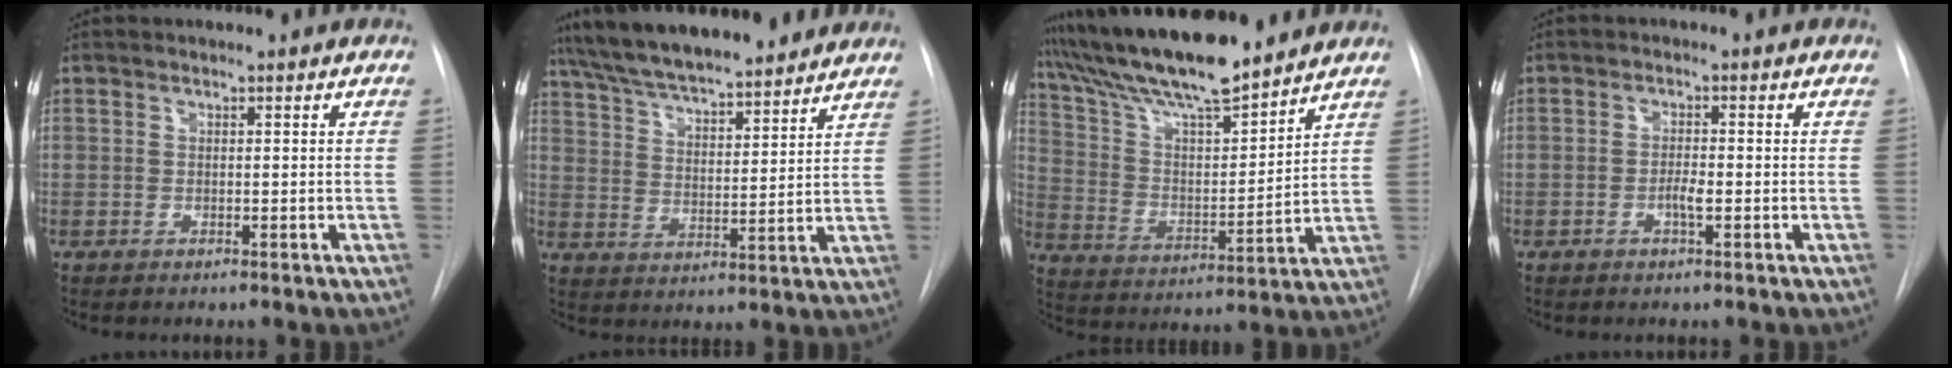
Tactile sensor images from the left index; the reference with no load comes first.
{"total": 18.2, "force": [16.0, 3.0, 8.1], "torque": [-0.138, 0.032, 0.249]}
{"total": 16.8, "force": [14.7, 1.5, 7.9], "torque": [-0.145, 0.004, 0.261]}
{"total": 2.1, "force": [-0.8, 0.3, 1.9], "torque": [-0.034, 0.001, -0.015]}